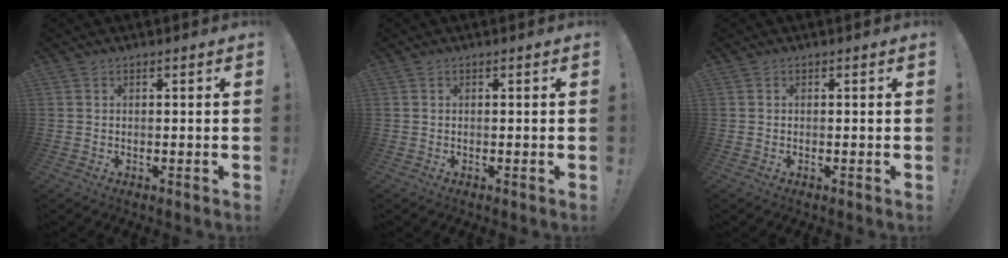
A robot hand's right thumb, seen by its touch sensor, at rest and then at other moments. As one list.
[{"total": 0.0}, {"total": 0.0}]